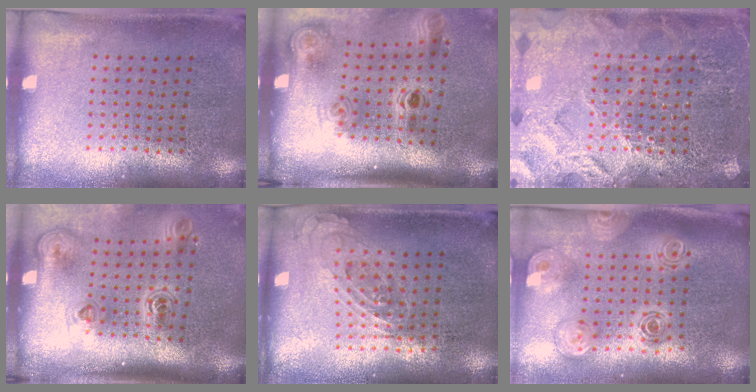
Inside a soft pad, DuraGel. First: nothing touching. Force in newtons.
{"total": 2.2, "press": 1.4, "slide": 1.7}
{"total": 3.6, "press": 3.6, "slide": 0.4}
{"total": 2.3, "press": 1.5, "slide": 1.8}
{"total": 0.8, "press": 0.7, "slide": 0.3}
{"total": 1.7, "press": 1.5, "slide": 0.8}